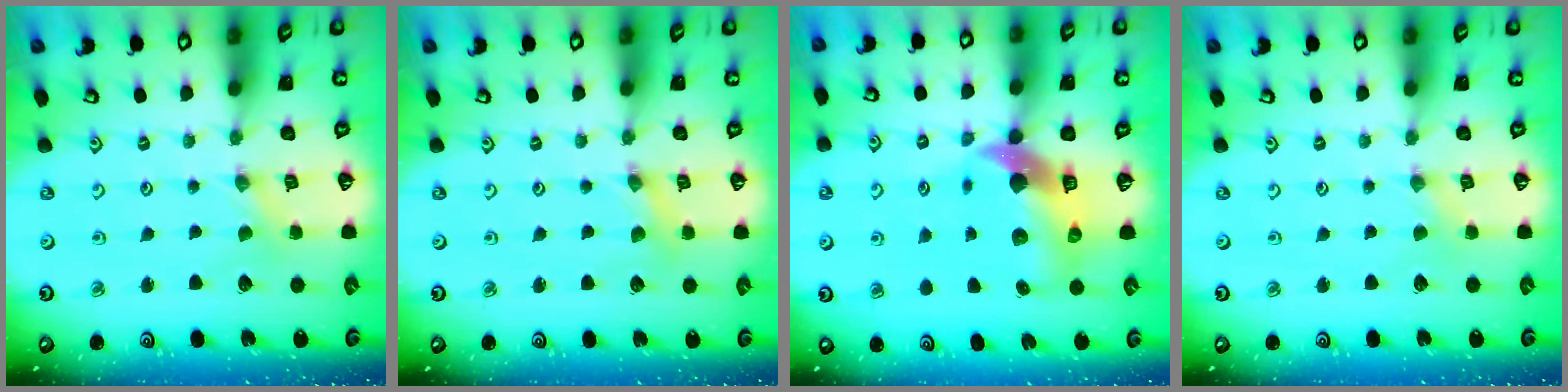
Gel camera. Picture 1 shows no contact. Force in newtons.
{"total": 1.8, "press": 1.8, "slide": 0.3}
{"total": 11.7, "press": 11.6, "slide": 1.7}
{"total": 0.0}